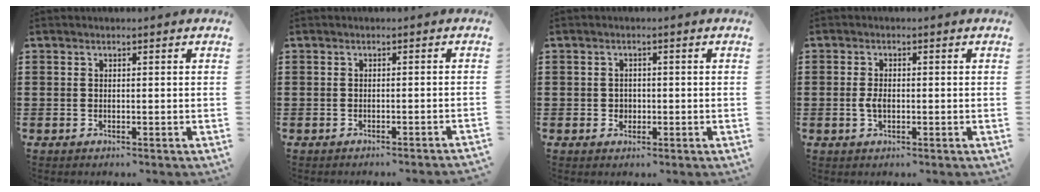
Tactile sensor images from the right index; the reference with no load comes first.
{"total": 1.0, "force": [-0.9, -0.2, 0.4], "torque": [-0.008, -0.001, -0.018]}
{"total": 1.4, "force": [-0.2, 1.4, 0.4], "torque": [-0.013, 0.004, -0.006]}
{"total": 2.3, "force": [-0.3, 1.2, 1.9], "torque": [-0.045, 0.001, -0.008]}